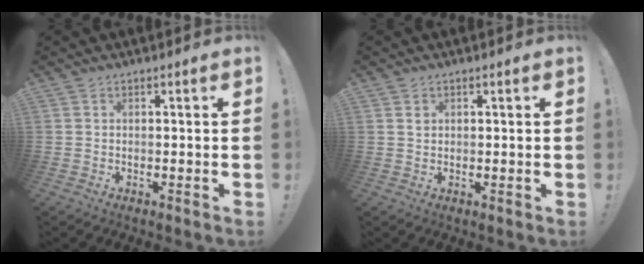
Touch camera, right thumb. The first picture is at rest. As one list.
[{"total": 0.9, "force": [0.6, 0.7, 0.0], "torque": [0.009, -0.003, 0.009]}]